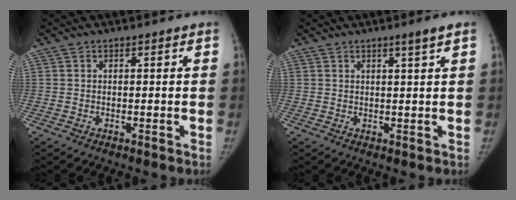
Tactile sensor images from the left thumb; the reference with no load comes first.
{"total": 2.4, "force": [1.4, -0.4, 1.9], "torque": [-0.031, -0.010, 0.024]}